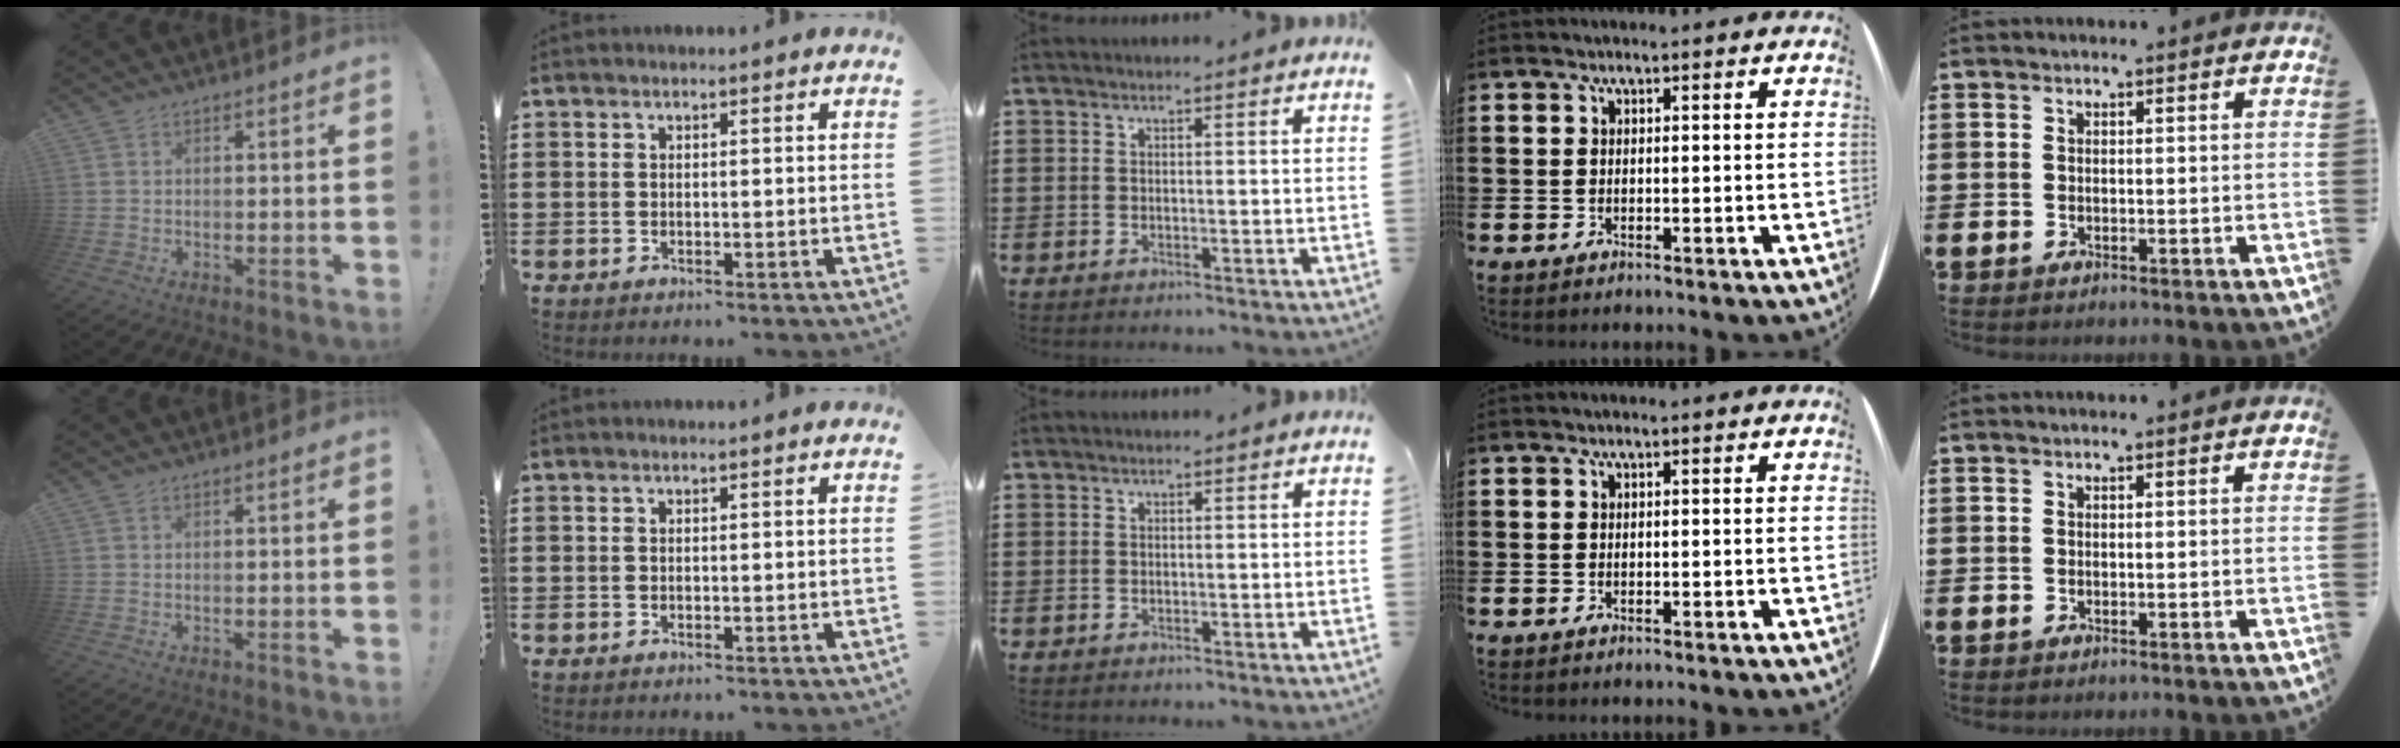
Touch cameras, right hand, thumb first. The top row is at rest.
{}